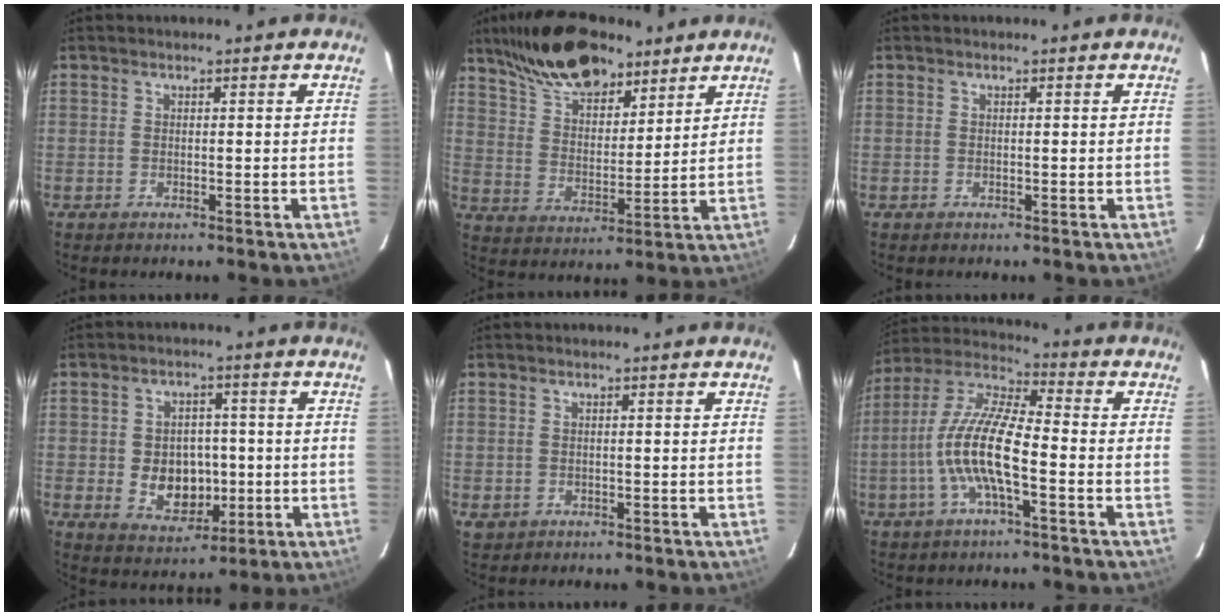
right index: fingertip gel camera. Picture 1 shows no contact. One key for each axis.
{"total": 16.4, "fx": 11.7, "fy": 7.1, "fz": 9.0, "tx": -0.167, "ty": 0.037, "tz": 0.211}
{"total": 0.0}
{"total": 8.9, "fx": -1.2, "fy": 6.9, "fz": 5.4, "tx": -0.113, "ty": 0.004, "tz": 0.000}
{"total": 1.8, "fx": -0.3, "fy": 1.7, "fz": 0.6, "tx": -0.007, "ty": -0.003, "tz": -0.002}
{"total": 13.1, "fx": -3.6, "fy": 3.0, "fz": 12.3, "tx": -0.250, "ty": 0.004, "tz": -0.074}